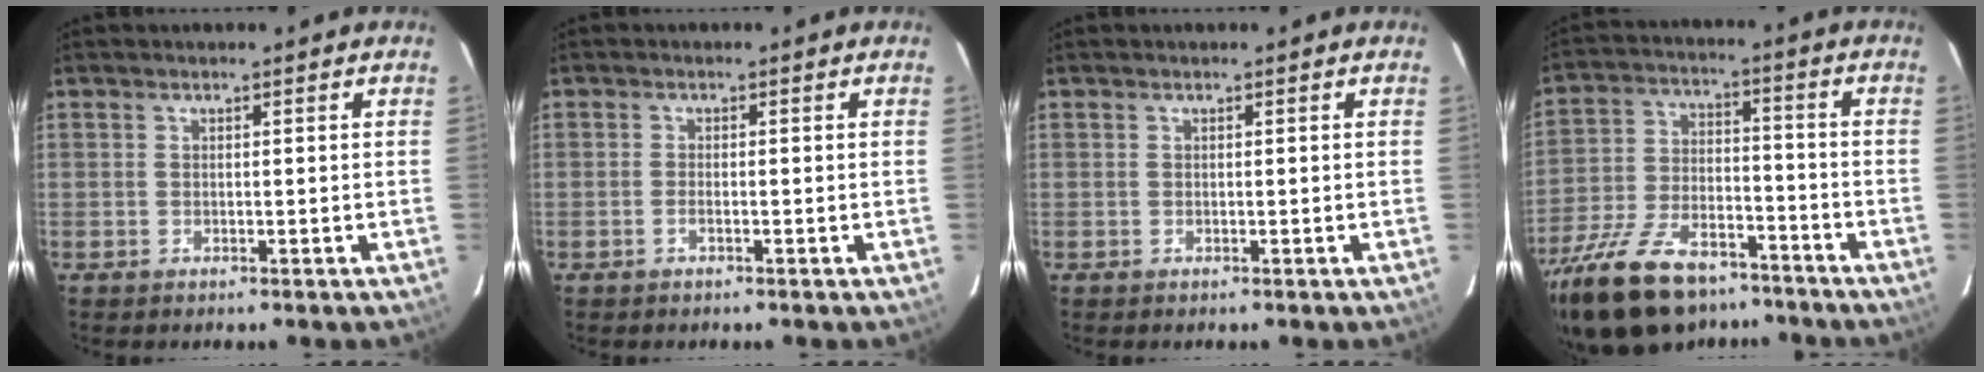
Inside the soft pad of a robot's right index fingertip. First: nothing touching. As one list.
[{"total": 0.8, "force": [-0.6, 0.2, 0.5], "torque": [-0.012, 0.001, -0.012]}, {"total": 0.0}, {"total": 23.6, "force": [-17.5, 10.5, 11.9], "torque": [-0.256, -0.020, -0.282]}]